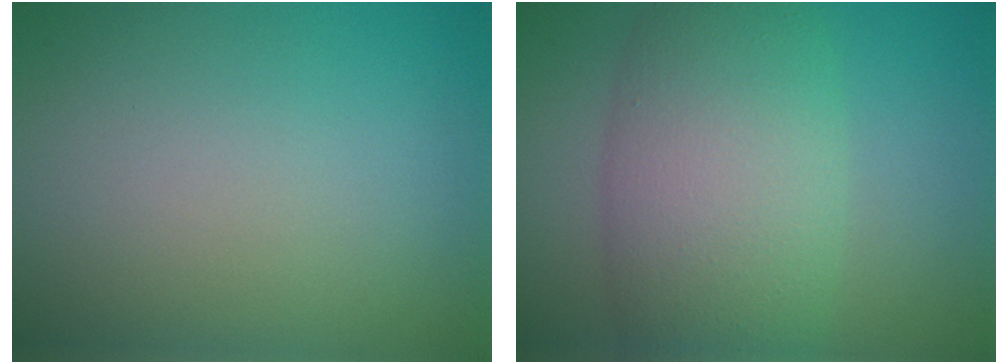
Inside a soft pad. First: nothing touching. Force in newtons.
{"total": 8.5, "press": 8.5, "slide": 0.4}